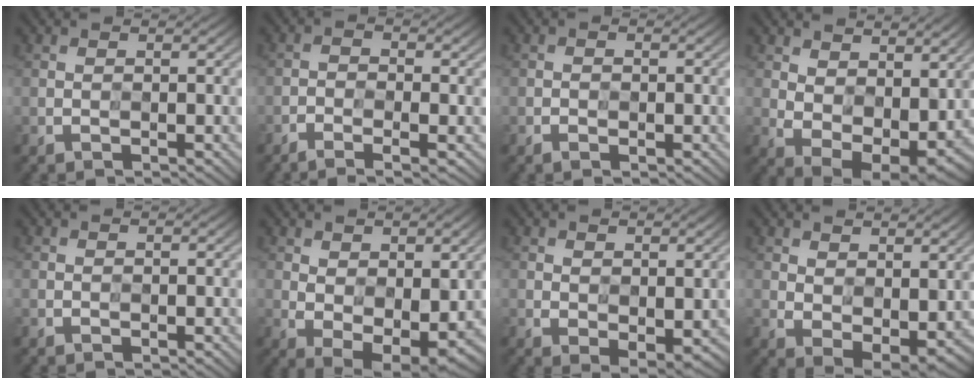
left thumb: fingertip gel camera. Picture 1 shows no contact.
{"total": 4.5, "force": [-2.9, 1.4, 3.1], "torque": [-0.060, -0.007, -0.042]}
{"total": 1.3, "force": [-1.0, 0.5, 0.6], "torque": [-0.006, -0.001, -0.017]}
{"total": 9.5, "force": [3.9, 5.8, 6.4], "torque": [-0.124, -0.014, 0.088]}
{"total": 0.0}
{"total": 6.5, "force": [0.7, 3.9, 5.2], "torque": [-0.097, -0.017, 0.025]}
{"total": 3.3, "force": [0.7, 2.2, 2.4], "torque": [-0.040, -0.010, 0.019]}
{"total": 7.1, "force": [2.8, 4.5, 4.7], "torque": [-0.088, -0.013, 0.066]}